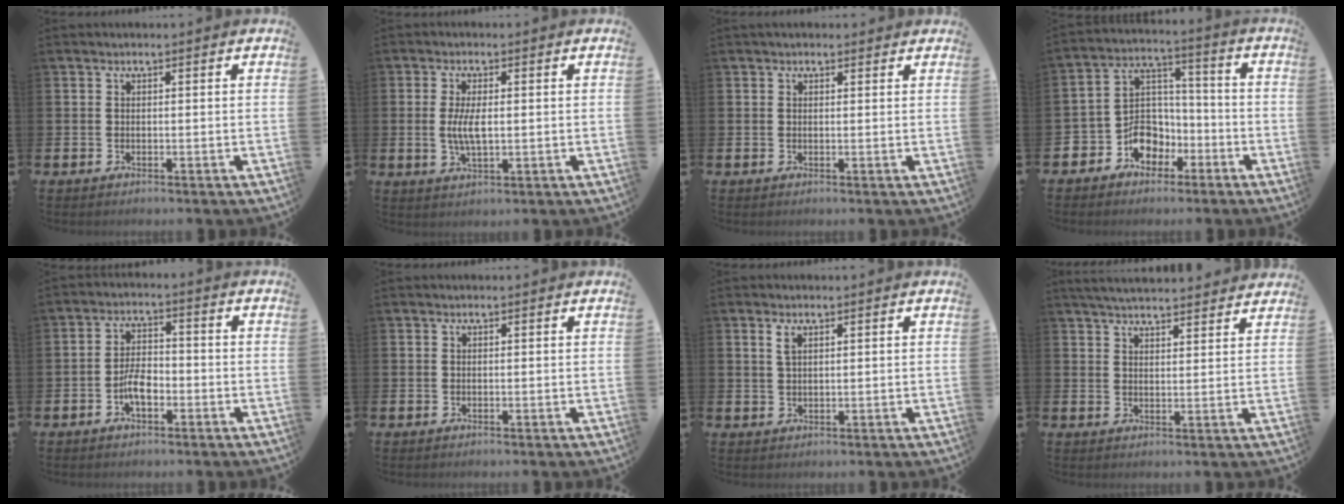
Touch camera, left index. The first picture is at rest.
{"total": 4.3, "force": [0.3, 1.6, 4.0], "torque": [-0.078, -0.001, 0.000]}
{"total": 0.8, "force": [0.6, 0.4, 0.3], "torque": [0.005, 0.002, 0.008]}
{"total": 6.8, "force": [-3.3, 5.7, 1.9], "torque": [-0.059, 0.004, -0.067]}
{"total": 4.2, "force": [-1.7, 2.0, 3.2], "torque": [-0.057, 0.003, -0.035]}
{"total": 0.0}
{"total": 1.8, "force": [1.2, 0.7, 1.1], "torque": [-0.005, -0.004, 0.017]}
{"total": 4.3, "force": [4.2, 0.2, 0.6], "torque": [-0.018, -0.023, 0.075]}